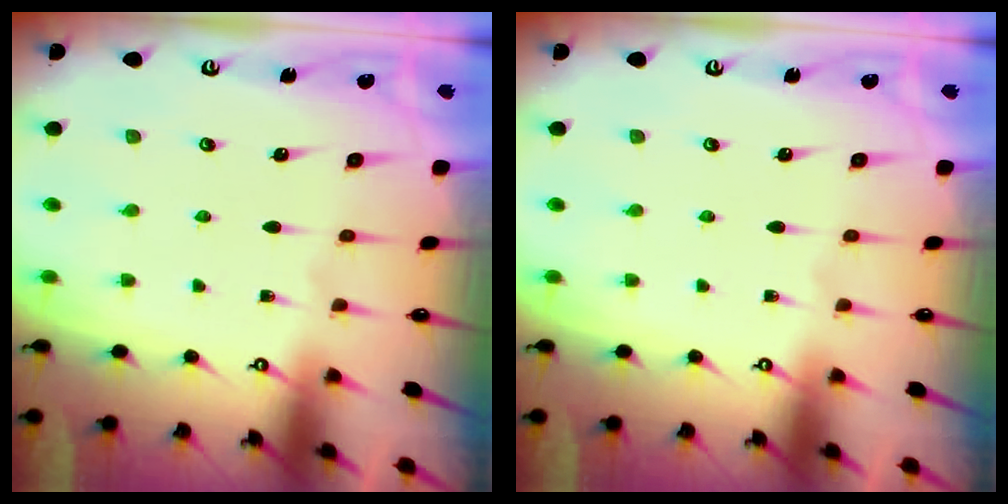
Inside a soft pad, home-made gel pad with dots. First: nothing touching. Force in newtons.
{"total": 0.0}